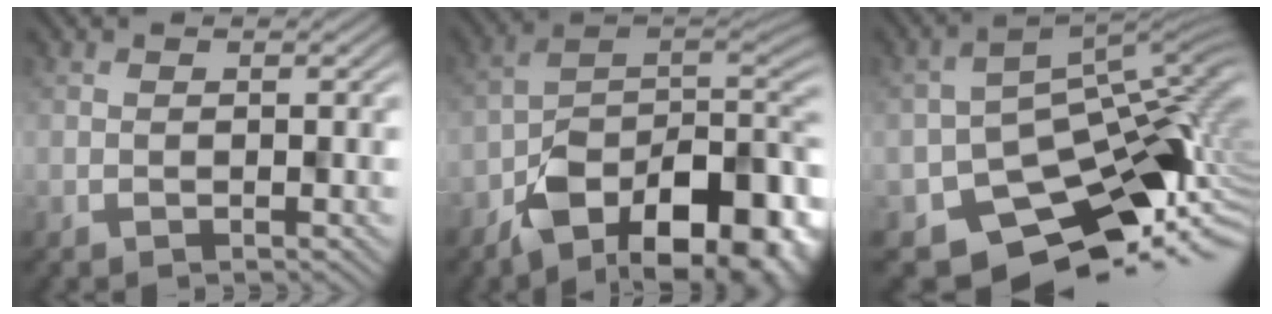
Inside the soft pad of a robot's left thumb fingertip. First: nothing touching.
{"total": 13.6, "force": [-7.1, 7.7, 8.7], "torque": [-0.121, -0.036, -0.105]}
{"total": 11.4, "force": [-5.9, 7.5, 6.1], "torque": [-0.103, -0.033, -0.089]}